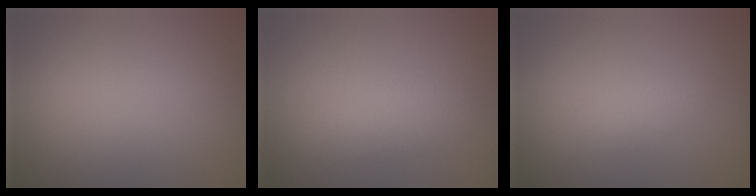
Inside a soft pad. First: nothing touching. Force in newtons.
{"total": 2.0, "press": 2.0, "slide": 0.1}
{"total": 1.1, "press": 1.1, "slide": 0.0}